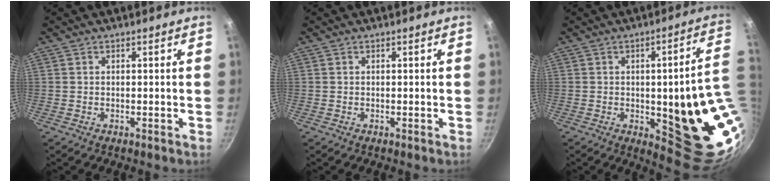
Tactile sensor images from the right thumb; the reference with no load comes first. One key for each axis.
{"total": 0.0}
{"total": 20.5, "fx": -1.2, "fy": 6.6, "fz": 19.4, "tx": -0.185, "ty": -0.011, "tz": -0.004}